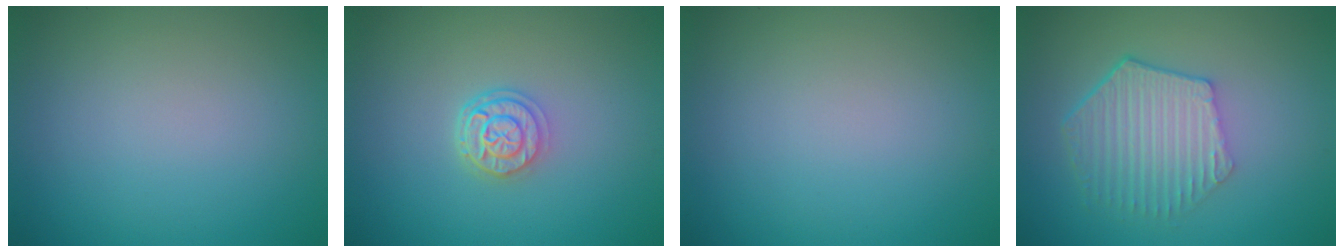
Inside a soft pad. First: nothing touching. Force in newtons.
{"total": 2.7, "press": 2.2, "slide": 1.6}
{"total": 0.0}
{"total": 5.6, "press": 4.1, "slide": 3.7}